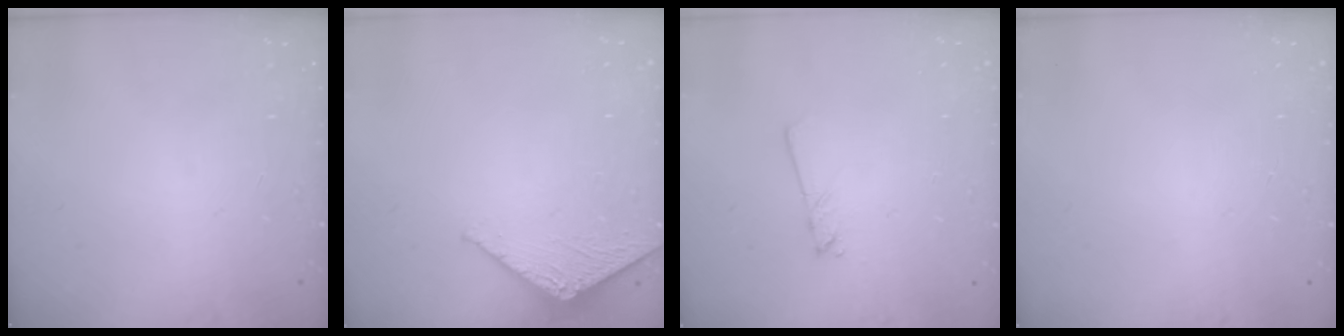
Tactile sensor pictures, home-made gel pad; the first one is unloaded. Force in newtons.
{"total": 2.4, "press": 2.4, "slide": 0.2}
{"total": 2.6, "press": 2.5, "slide": 0.2}
{"total": 0.0}